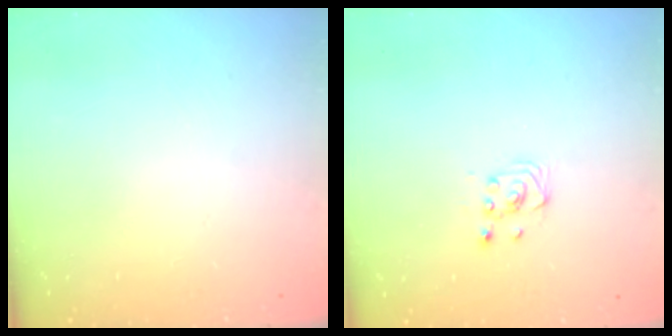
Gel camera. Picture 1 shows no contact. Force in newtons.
{"total": 2.6, "press": 2.4, "slide": 1.0}